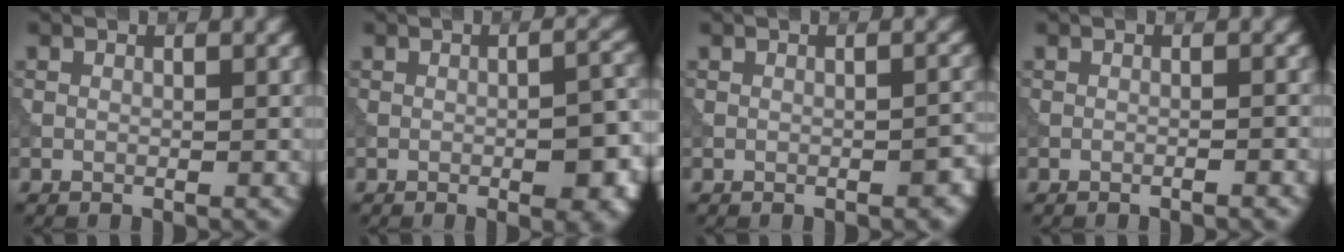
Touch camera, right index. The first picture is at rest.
{"total": 6.1, "force": [-1.8, 1.9, 5.5], "torque": [-0.072, -0.003, -0.019]}
{"total": 1.8, "force": [-0.9, 0.6, 1.4], "torque": [-0.018, 0.005, -0.010]}
{"total": 1.0, "force": [-0.5, 0.2, 0.9], "torque": [-0.010, 0.002, -0.021]}